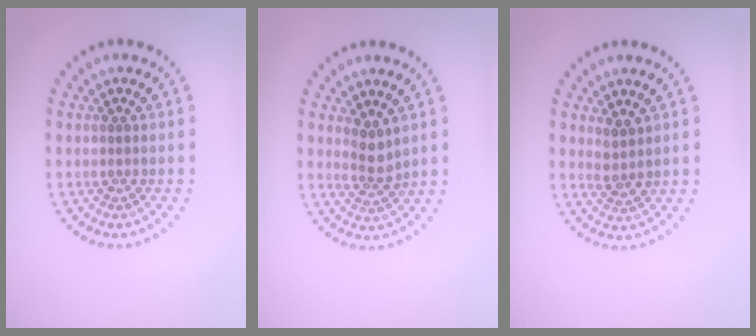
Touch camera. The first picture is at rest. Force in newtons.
{"total": 2.1, "press": 1.6, "slide": 1.3}
{"total": 1.5, "press": 1.3, "slide": 0.8}